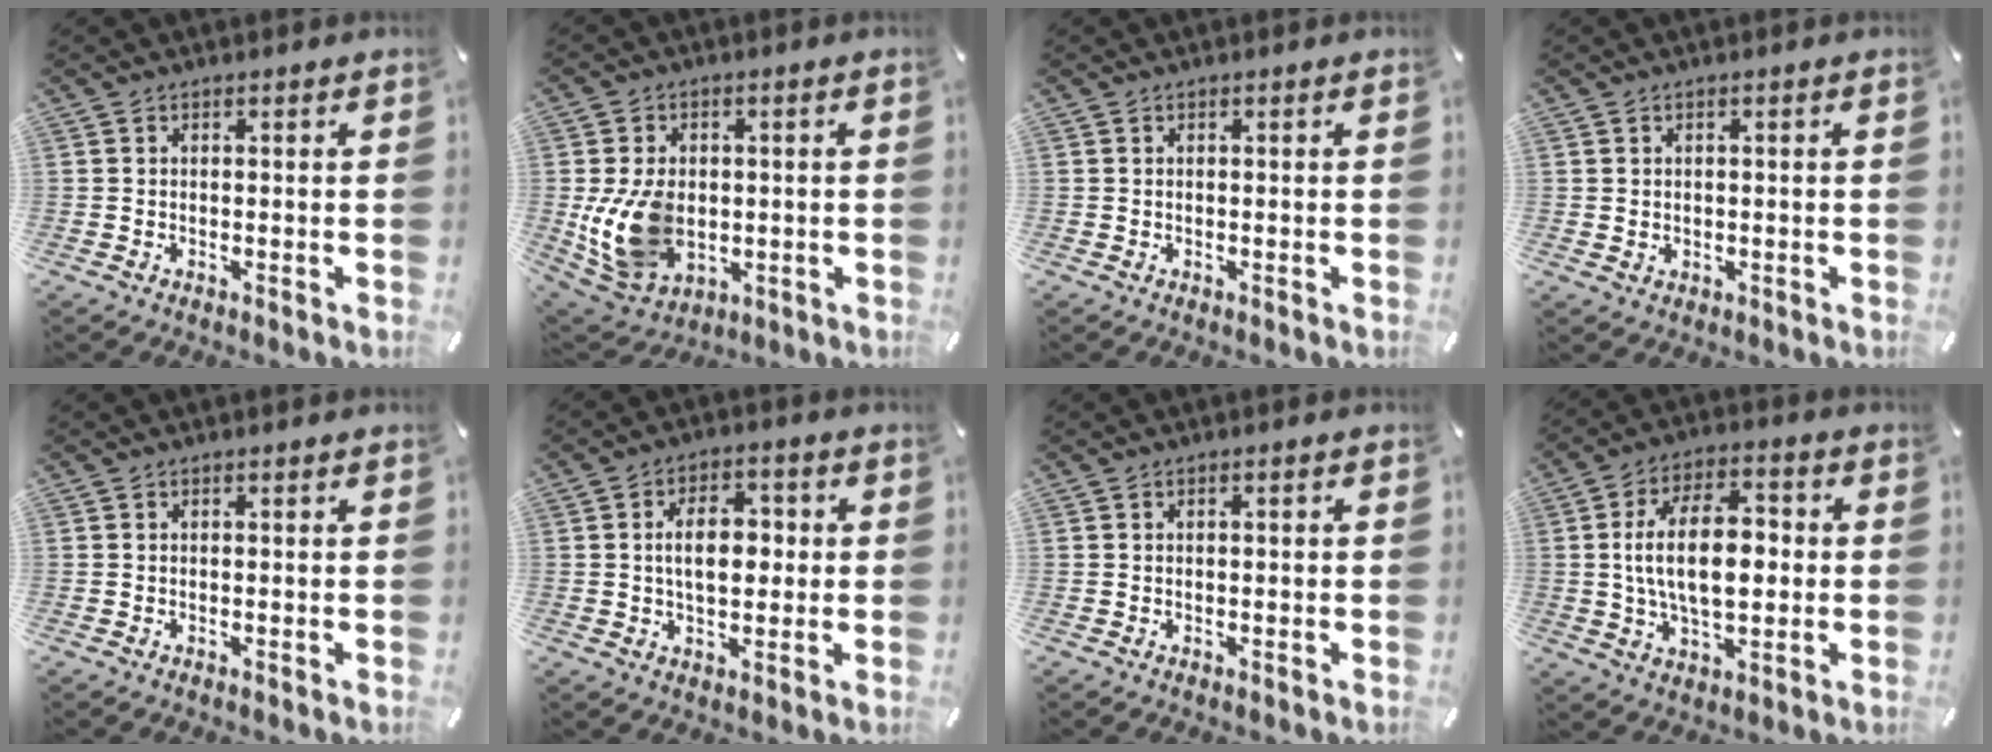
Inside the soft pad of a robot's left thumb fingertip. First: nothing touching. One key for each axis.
{"total": 13.4, "fx": -1.1, "fy": 10.1, "fz": 8.8, "tx": -0.176, "ty": 0.001, "tz": -0.016}
{"total": 0.0}
{"total": 1.3, "fx": 0.4, "fy": 1.2, "fz": 0.2, "tx": -0.006, "ty": 0.005, "tz": 0.004}
{"total": 0.0}
{"total": 8.7, "fx": 0.5, "fy": 5.5, "fz": 6.7, "tx": -0.106, "ty": 0.004, "tz": 0.000}
{"total": 0.8, "fx": -0.1, "fy": 0.3, "fz": 0.7, "tx": -0.012, "ty": 0.001, "tz": -0.002}
{"total": 15.5, "fx": 0.3, "fy": 8.8, "fz": 12.8, "tx": -0.235, "ty": 0.000, "tz": -0.002}